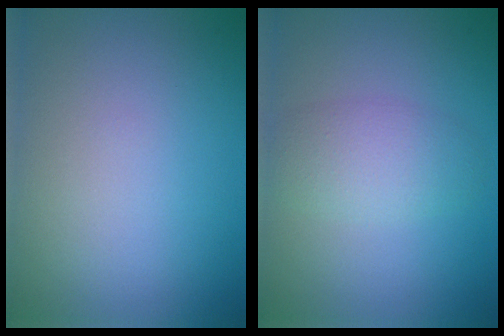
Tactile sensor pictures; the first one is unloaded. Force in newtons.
{"total": 2.9, "press": 2.9, "slide": 0.1}